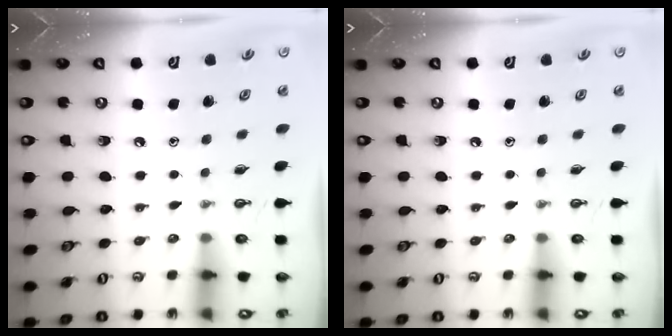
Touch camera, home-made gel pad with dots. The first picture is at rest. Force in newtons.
{"total": 0.0}